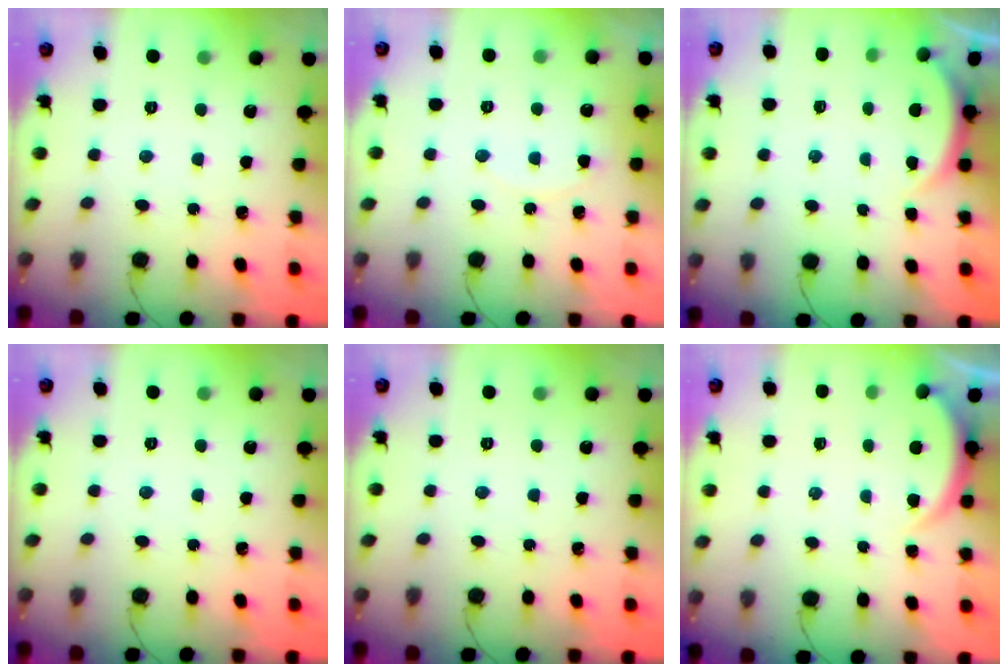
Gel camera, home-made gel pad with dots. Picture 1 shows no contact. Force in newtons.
{"total": 4.2, "press": 4.1, "slide": 0.5}
{"total": 2.9, "press": 2.2, "slide": 1.8}
{"total": 0.0}
{"total": 0.0}
{"total": 2.2, "press": 2.2, "slide": 0.6}